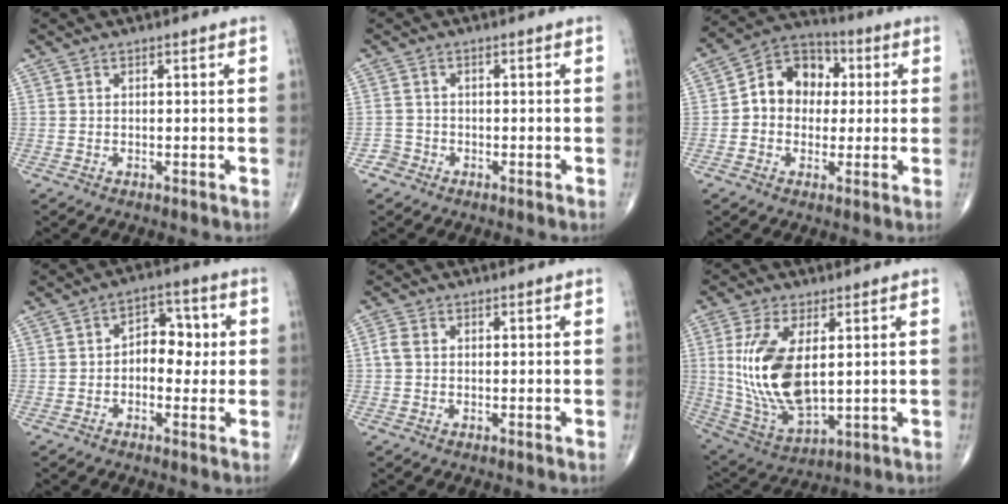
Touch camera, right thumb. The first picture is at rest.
{"total": 1.9, "force": [-1.2, 1.5, -0.3], "torque": [0.013, 0.007, -0.030]}
{"total": 11.2, "force": [1.1, 9.1, 6.4], "torque": [-0.066, 0.027, 0.004]}
{"total": 7.2, "force": [0.0, 4.9, 5.3], "torque": [-0.032, 0.022, -0.008]}
{"total": 2.0, "force": [0.1, 1.5, 1.3], "torque": [-0.030, 0.003, -0.001]}
{"total": 16.4, "force": [2.2, 8.0, 14.1], "torque": [-0.286, -0.020, 0.059]}